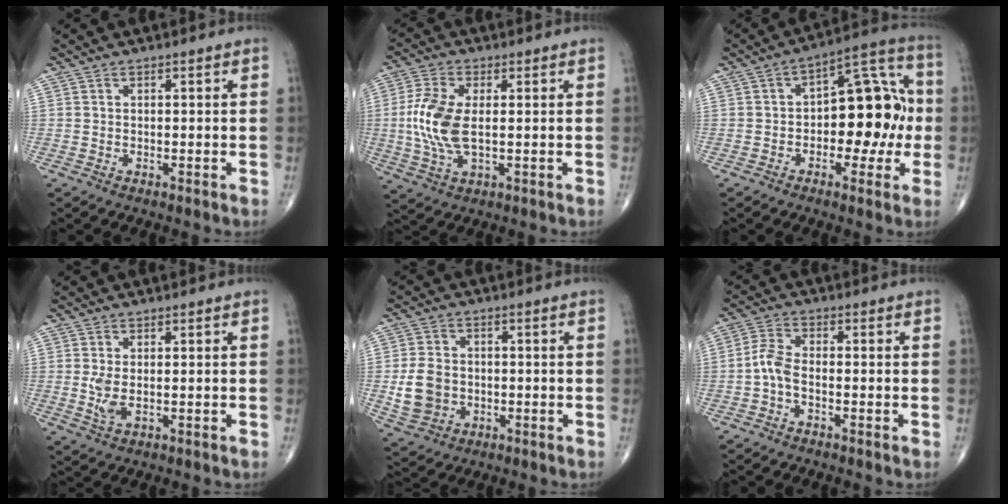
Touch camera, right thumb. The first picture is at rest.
{"total": 10.1, "force": [0.2, 4.9, 8.8], "torque": [-0.202, 0.000, 0.006]}
{"total": 14.9, "force": [-1.2, 8.4, 12.2], "torque": [-0.117, 0.045, -0.024]}
{"total": 3.0, "force": [0.0, 1.3, 2.7], "torque": [-0.065, -0.009, 0.006]}
{"total": 7.9, "force": [-1.0, 6.4, 4.6], "torque": [-0.078, 0.007, -0.012]}
{"total": 4.0, "force": [-1.4, 1.8, 3.3], "torque": [-0.073, 0.017, -0.035]}